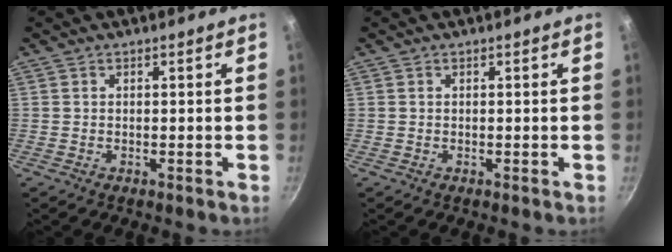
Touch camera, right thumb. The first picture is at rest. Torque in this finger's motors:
{"motor_torque": [-0.04, 0.04, -0.01, 0.00, 0.00]}